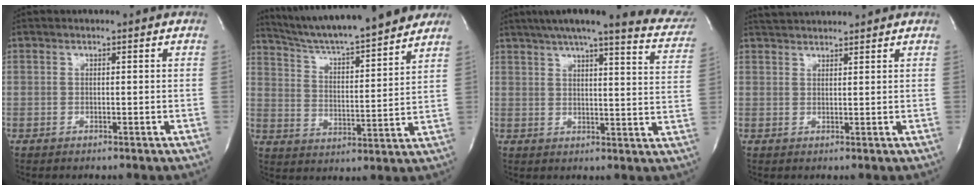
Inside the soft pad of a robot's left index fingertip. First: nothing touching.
{"total": 19.1, "force": [17.1, 1.1, 8.5], "torque": [-0.137, 0.005, 0.258]}
{"total": 22.1, "force": [18.8, 2.5, 11.4], "torque": [-0.153, -0.024, 0.216]}
{"total": 4.5, "force": [4.4, 0.4, 0.9], "torque": [-0.020, 0.030, 0.073]}